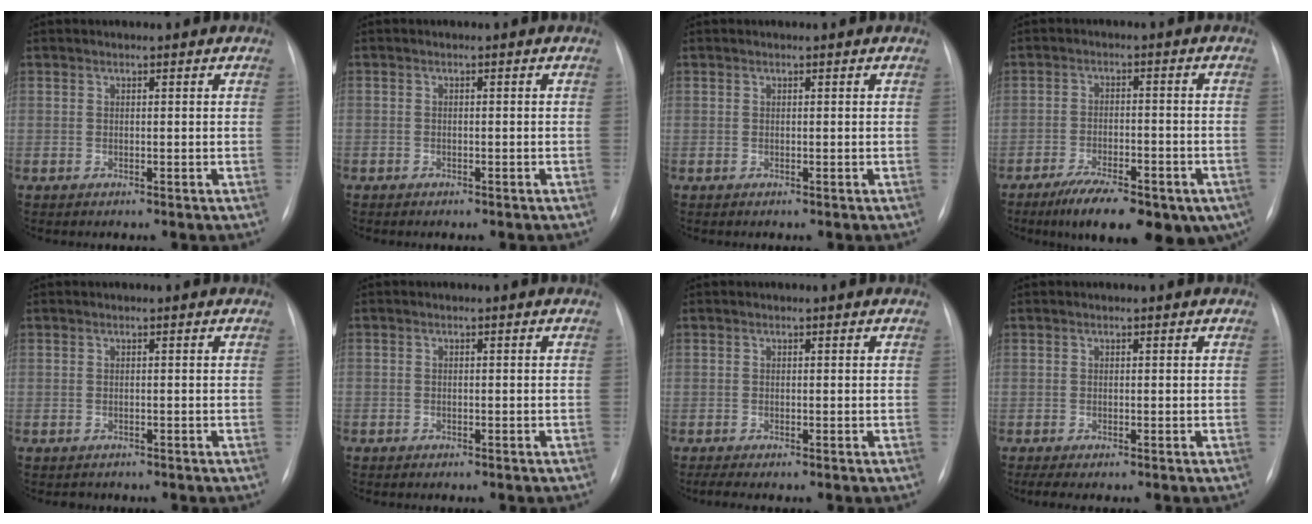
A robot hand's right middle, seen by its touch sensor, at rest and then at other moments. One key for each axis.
{"total": 0.6, "fx": -0.5, "fy": 0.4, "fz": 0.1, "tx": -0.006, "ty": 0.002, "tz": -0.009}
{"total": 0.0}
{"total": 16.8, "fx": -11.0, "fy": 5.9, "fz": 11.2, "tx": -0.124, "ty": 0.000, "tz": -0.157}
{"total": 0.8, "fx": -0.6, "fy": 0.5, "fz": 0.0, "tx": -0.005, "ty": 0.001, "tz": -0.007}
{"total": 0.7, "fx": -0.5, "fy": 0.5, "fz": 0.1, "tx": -0.004, "ty": 0.004, "tz": -0.009}
{"total": 1.4, "fx": -1.1, "fy": -0.1, "fz": 0.8, "tx": -0.016, "ty": -0.005, "tz": -0.018}
{"total": 1.7, "fx": -1.3, "fy": 0.1, "fz": 1.2, "tx": -0.018, "ty": -0.007, "tz": -0.019}